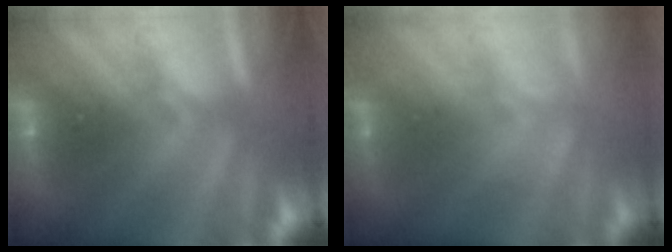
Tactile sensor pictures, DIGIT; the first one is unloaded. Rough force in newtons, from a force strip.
{"total": 2.8}